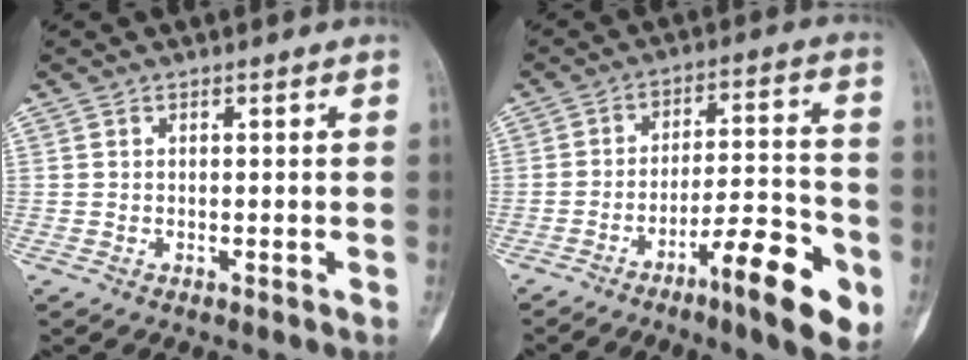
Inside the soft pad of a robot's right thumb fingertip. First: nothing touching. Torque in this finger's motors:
{"motor_torque": [0.37, 0.45, -0.08, -0.18, 0.07]}